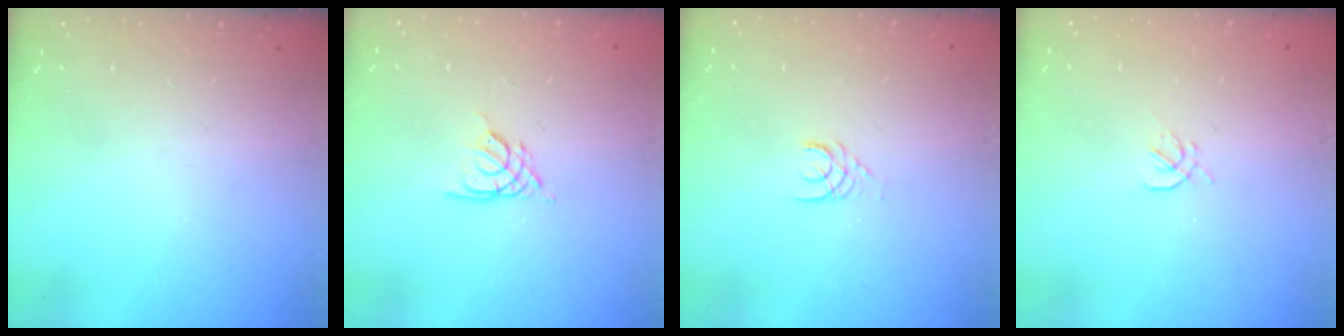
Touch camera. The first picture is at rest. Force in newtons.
{"total": 2.7, "press": 2.7, "slide": 0.4}
{"total": 2.4, "press": 2.4, "slide": 0.2}
{"total": 1.6, "press": 1.5, "slide": 0.6}